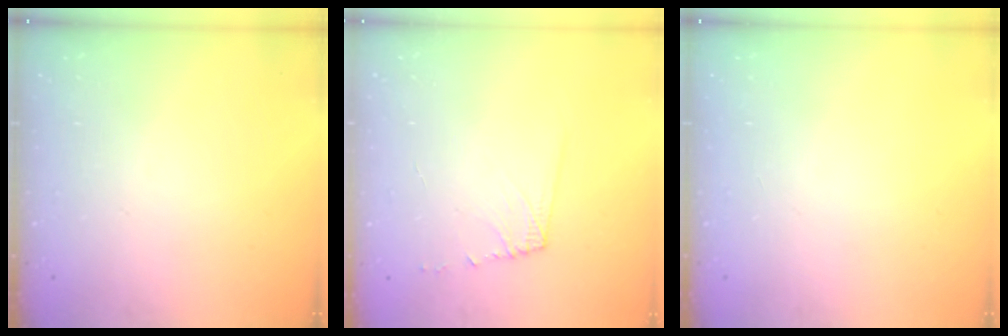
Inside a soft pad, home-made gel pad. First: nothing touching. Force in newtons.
{"total": 6.1, "press": 6.1, "slide": 0.6}
{"total": 0.0}